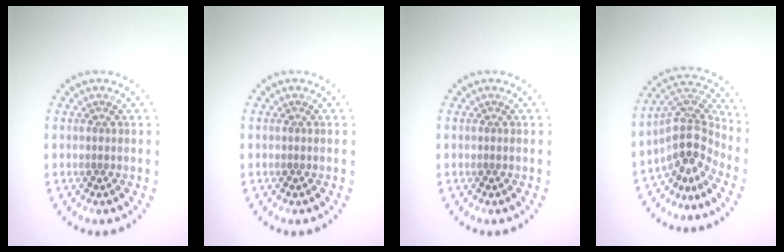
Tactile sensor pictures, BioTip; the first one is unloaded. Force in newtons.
{"total": 0.0}
{"total": 0.0}
{"total": 4.2, "press": 3.1, "slide": 2.9}